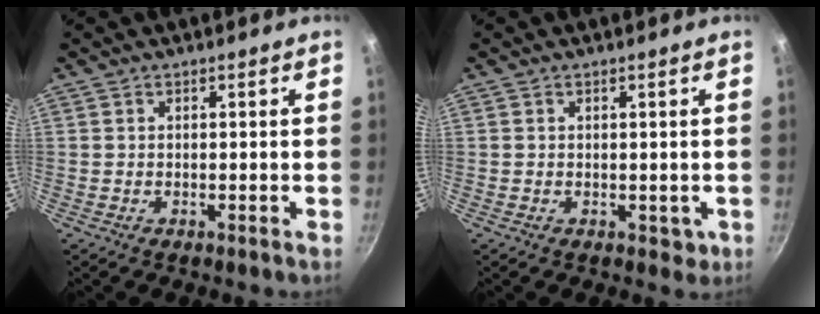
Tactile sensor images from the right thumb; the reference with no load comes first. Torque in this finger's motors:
{"motor_torque": [0.00, 0.31, -0.28, 0.21, -0.02]}